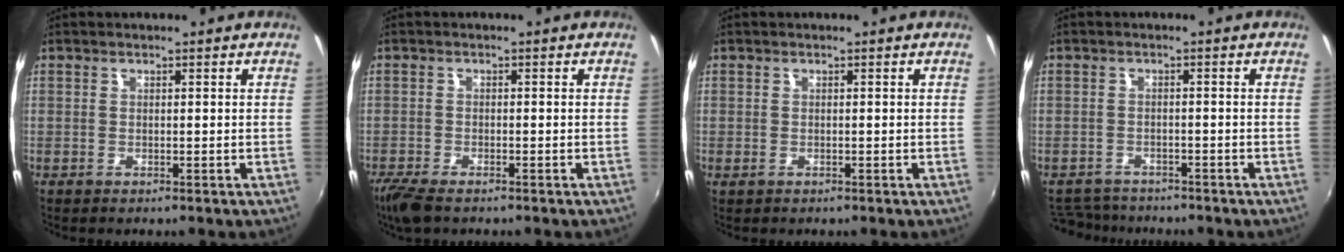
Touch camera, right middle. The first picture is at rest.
{"total": 5.1, "force": [-3.9, 1.5, 2.9], "torque": [-0.074, -0.022, -0.076]}
{"total": 0.9, "force": [-0.3, 0.7, 0.5], "torque": [-0.010, -0.003, -0.004]}
{"total": 6.7, "force": [-6.1, 2.5, 1.2], "torque": [-0.043, -0.002, -0.097]}